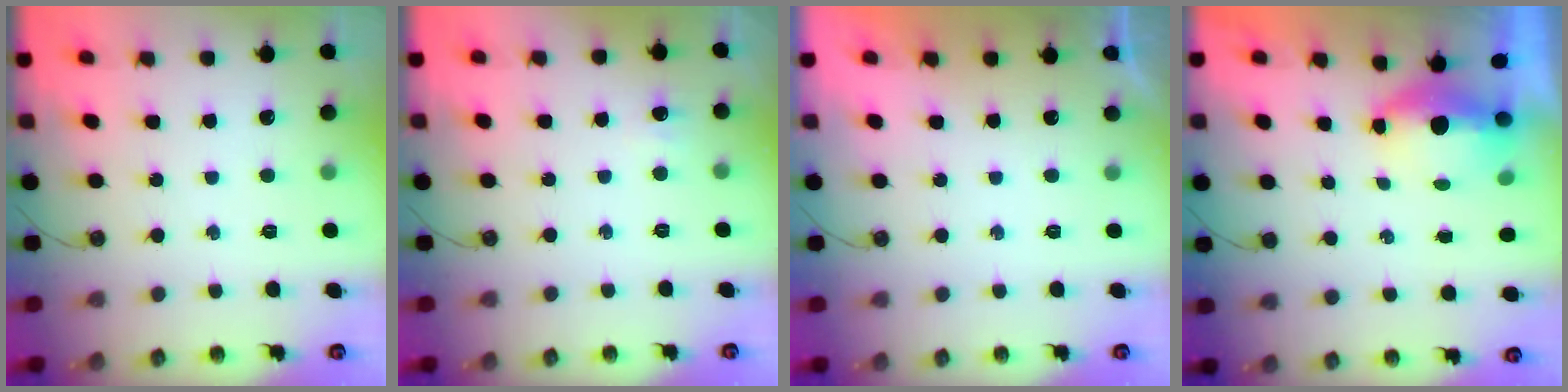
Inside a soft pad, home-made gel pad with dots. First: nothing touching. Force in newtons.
{"total": 3.6, "press": 3.5, "slide": 0.8}
{"total": 0.0}
{"total": 14.0, "press": 6.9, "slide": 12.2}